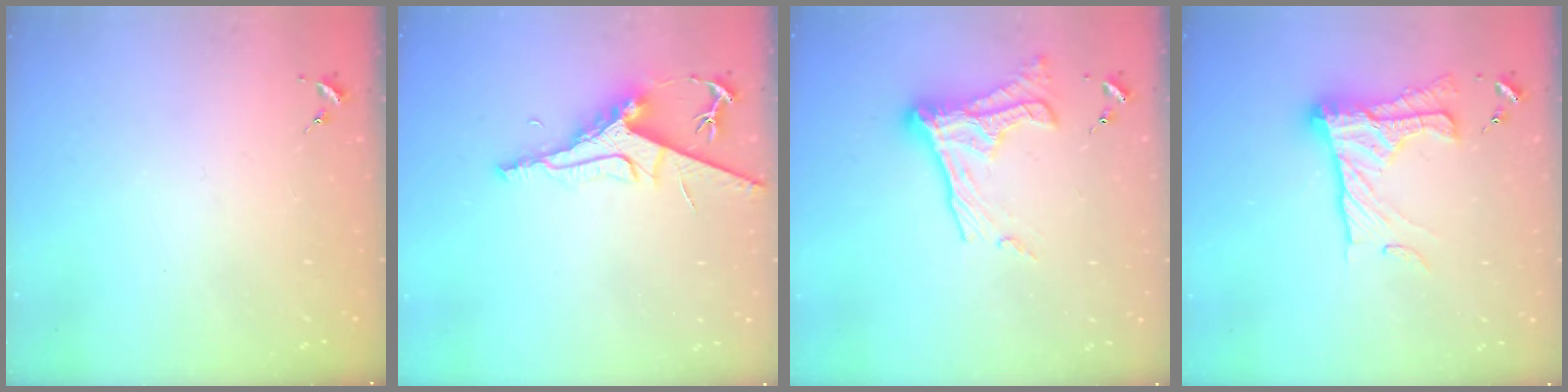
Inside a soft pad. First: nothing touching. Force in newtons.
{"total": 9.3, "press": 9.3, "slide": 1.1}
{"total": 15.9, "press": 15.9, "slide": 1.3}
{"total": 20.0, "press": 19.9, "slide": 1.4}